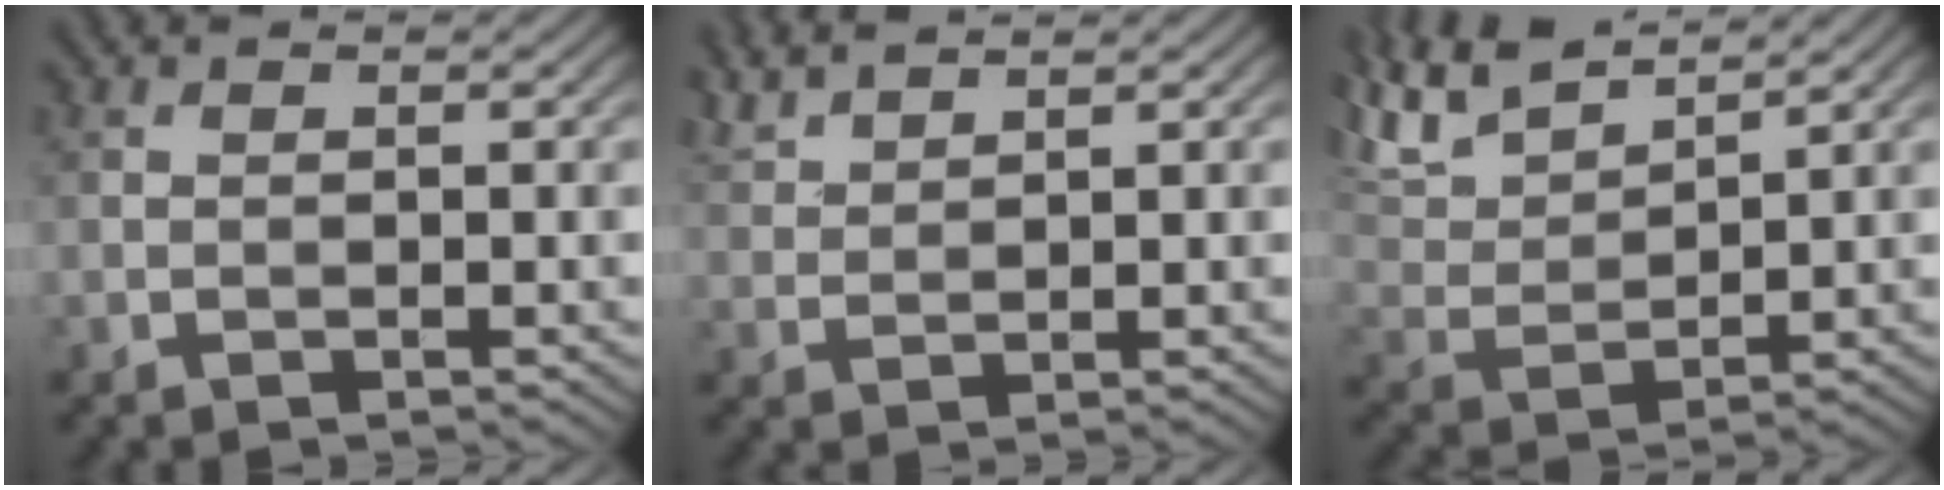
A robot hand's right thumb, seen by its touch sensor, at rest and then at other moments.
{"total": 3.4, "force": [3.1, 0.5, 1.3], "torque": [-0.034, 0.007, 0.070]}
{"total": 10.5, "force": [8.5, 2.9, 5.5], "torque": [-0.150, 0.021, 0.165]}